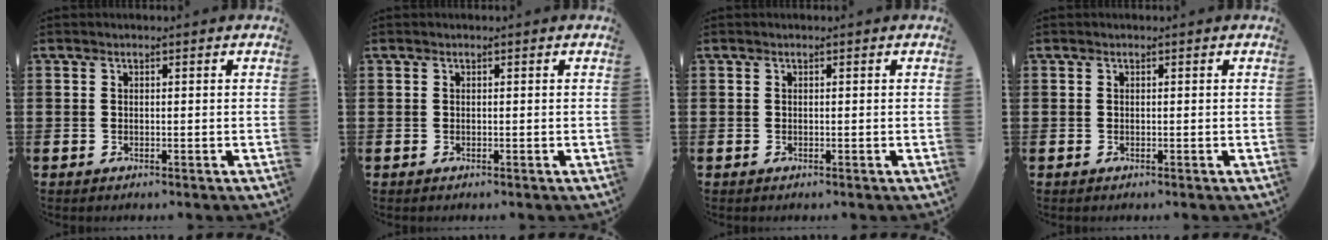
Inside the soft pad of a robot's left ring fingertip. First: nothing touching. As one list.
[{"total": 0.0}, {"total": 0.0}, {"total": 0.0}]